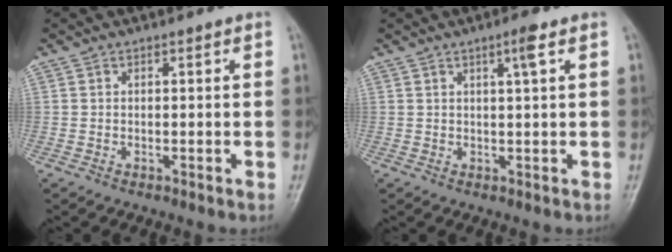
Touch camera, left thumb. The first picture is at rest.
{"total": 2.8, "force": [1.3, 0.0, 2.4], "torque": [-0.043, -0.003, 0.024]}